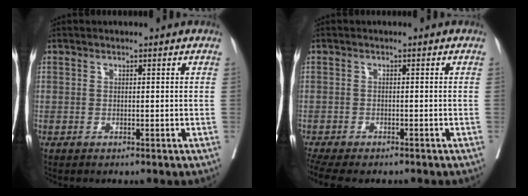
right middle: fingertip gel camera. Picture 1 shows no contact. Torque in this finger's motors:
{"motor_torque": [0.93, -0.90, 0.28, 0.04]}